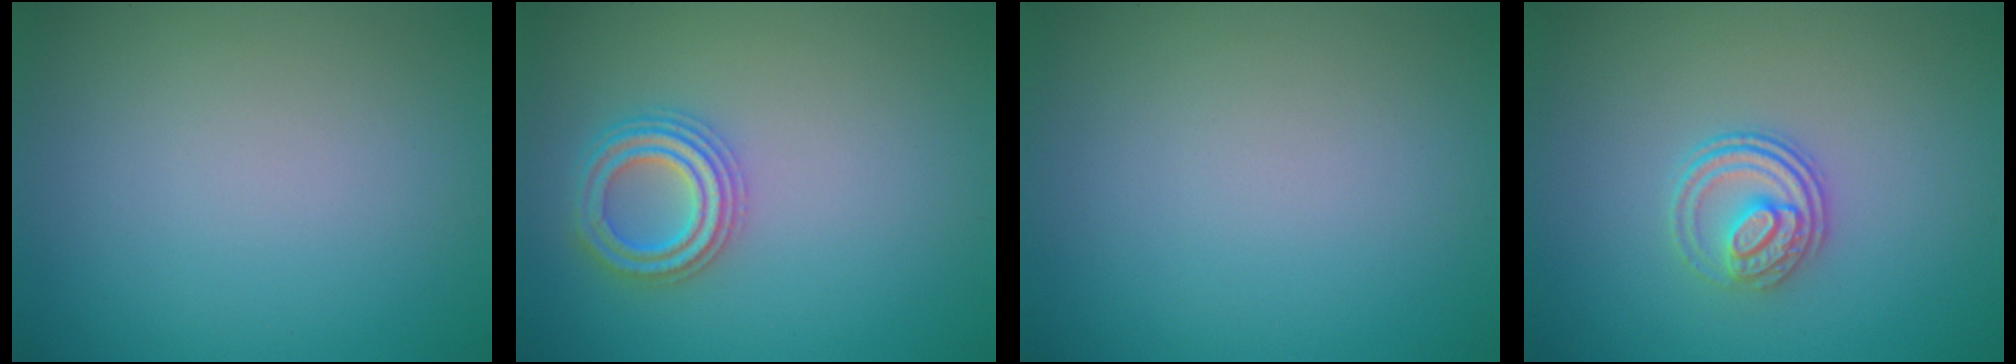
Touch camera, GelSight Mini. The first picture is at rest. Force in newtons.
{"total": 3.3, "press": 3.2, "slide": 0.7}
{"total": 0.0}
{"total": 2.9, "press": 2.4, "slide": 1.6}